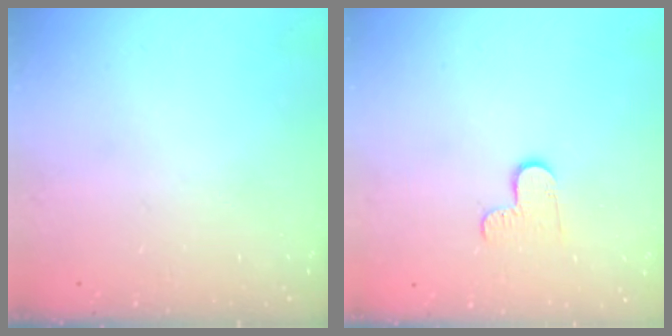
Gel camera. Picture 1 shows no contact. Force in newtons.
{"total": 5.1, "press": 5.0, "slide": 0.5}